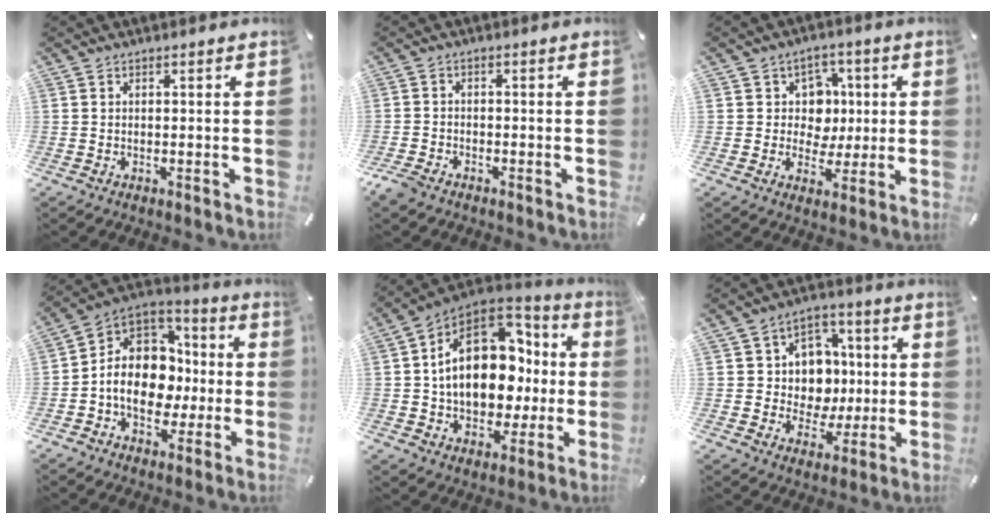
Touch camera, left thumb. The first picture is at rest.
{"total": 2.9, "force": [-2.3, 1.3, 1.2], "torque": [-0.038, 0.005, -0.051]}
{"total": 8.6, "force": [1.1, 8.2, 2.4], "torque": [-0.026, -0.003, 0.023]}
{"total": 14.1, "force": [-2.2, 11.5, 7.9], "torque": [-0.161, 0.001, -0.039]}
{"total": 21.5, "force": [2.1, 15.3, 14.9], "torque": [-0.240, -0.007, 0.043]}
{"total": 11.3, "force": [0.8, 10.7, 3.6], "torque": [-0.051, -0.008, 0.025]}